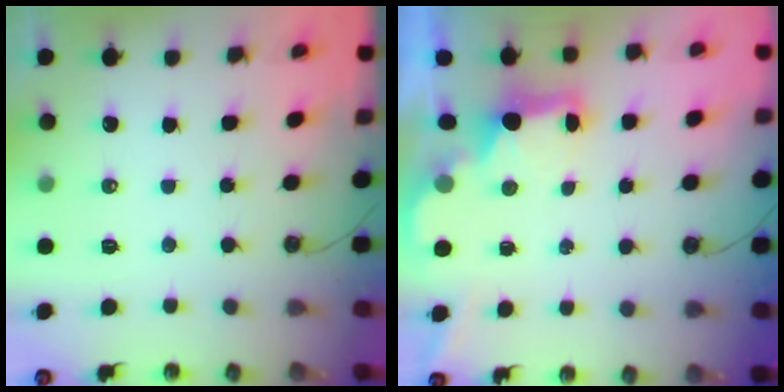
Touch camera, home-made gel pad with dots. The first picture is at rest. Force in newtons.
{"total": 2.3, "press": 2.2, "slide": 0.8}